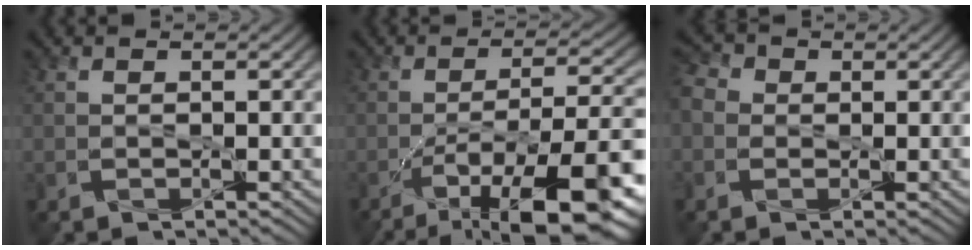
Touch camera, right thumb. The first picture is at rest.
{"total": 14.4, "force": [-8.0, 4.1, 11.3], "torque": [-0.177, -0.003, -0.124]}
{"total": 3.9, "force": [0.0, 3.4, 1.9], "torque": [-0.055, 0.007, -0.008]}